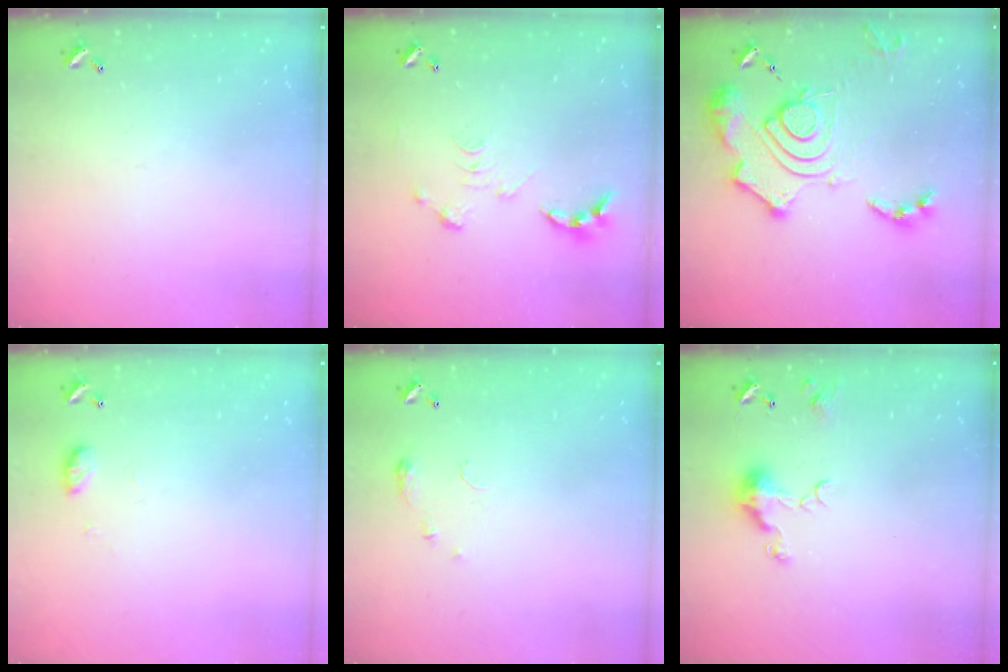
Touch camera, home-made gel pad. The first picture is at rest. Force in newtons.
{"total": 0.0}
{"total": 18.3, "press": 18.2, "slide": 1.7}
{"total": 5.3, "press": 5.2, "slide": 0.8}
{"total": 4.5, "press": 4.5, "slide": 0.6}
{"total": 6.6, "press": 6.5, "slide": 1.0}